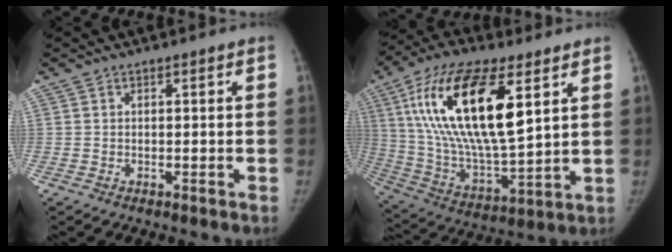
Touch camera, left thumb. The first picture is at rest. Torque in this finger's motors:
{"motor_torque": [1.49, 1.42, 2.26, -0.52, 0.86]}